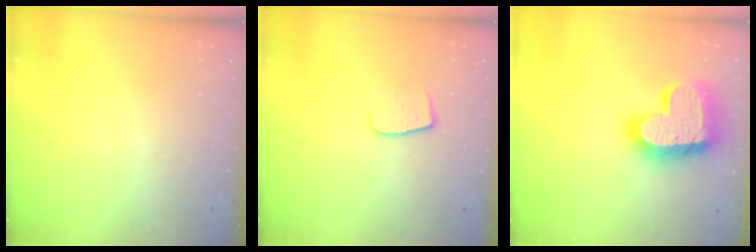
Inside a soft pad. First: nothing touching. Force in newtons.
{"total": 5.5, "press": 5.5, "slide": 0.5}
{"total": 22.4, "press": 22.4, "slide": 1.4}